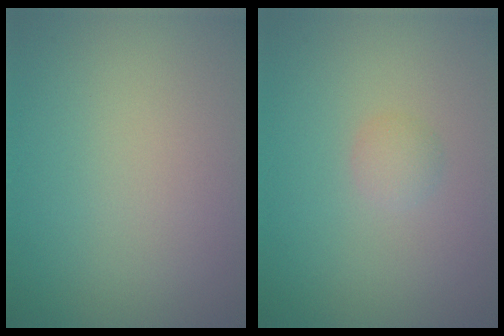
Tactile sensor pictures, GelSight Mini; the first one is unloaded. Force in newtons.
{"total": 1.1, "press": 1.1, "slide": 0.1}